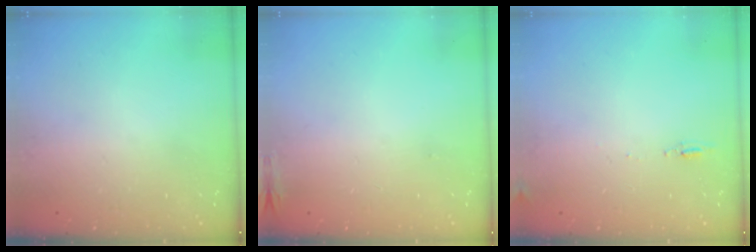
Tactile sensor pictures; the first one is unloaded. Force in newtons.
{"total": 6.3, "press": 5.9, "slide": 2.1}
{"total": 5.0, "press": 4.7, "slide": 1.7}